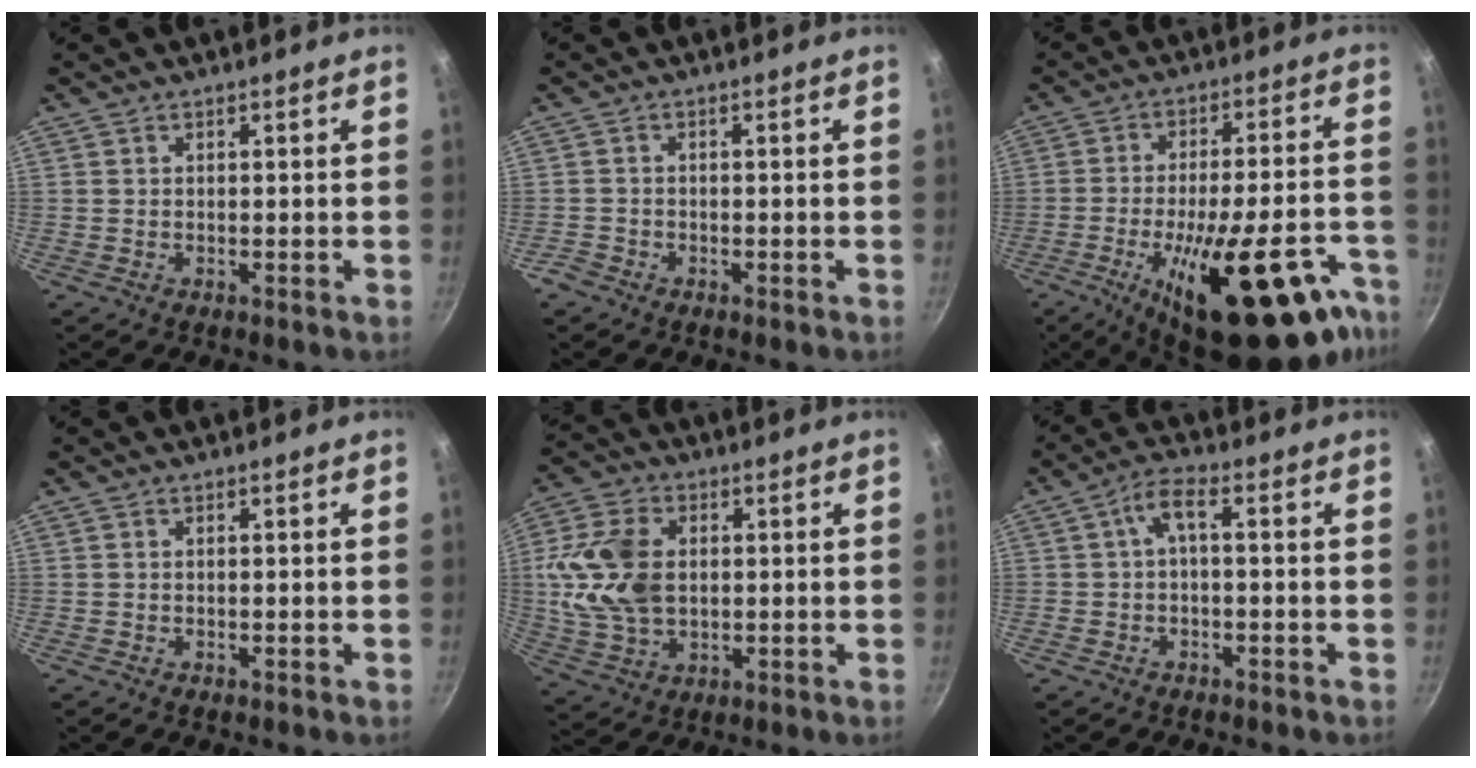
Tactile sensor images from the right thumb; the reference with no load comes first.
{"total": 2.1, "force": [-1.5, 1.3, 0.5], "torque": [-0.014, 0.012, -0.030]}
{"total": 27.9, "force": [-14.3, 9.8, 22.0], "torque": [-0.267, 0.050, -0.206]}
{"total": 0.0}
{"total": 14.7, "force": [1.3, 10.1, 10.5], "torque": [-0.197, 0.006, 0.025]}
{"total": 4.2, "force": [-0.6, 1.9, 3.8], "torque": [-0.085, 0.024, -0.012]}